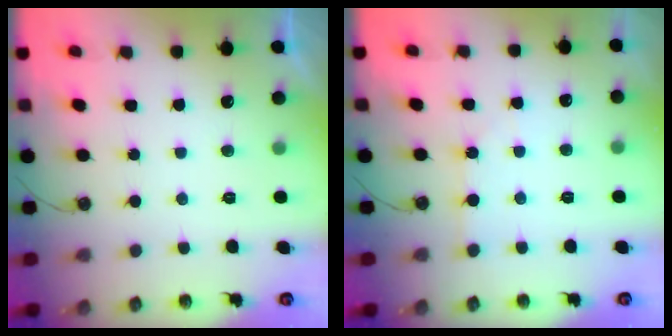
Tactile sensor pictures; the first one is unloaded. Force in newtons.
{"total": 2.1, "press": 2.1, "slide": 0.3}